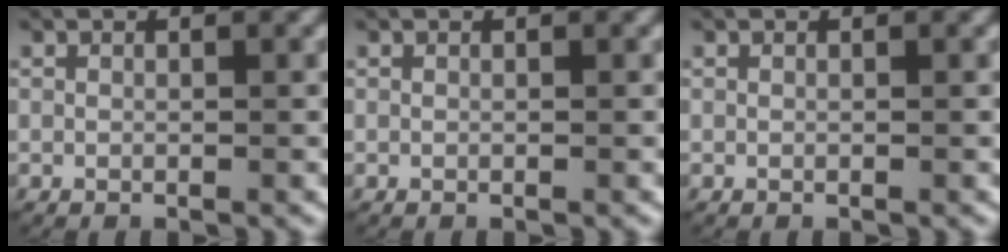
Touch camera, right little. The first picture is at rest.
{"total": 0.0}
{"total": 0.0}